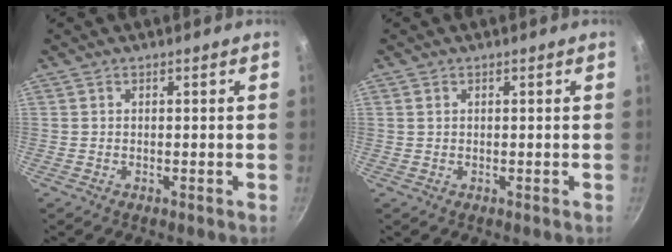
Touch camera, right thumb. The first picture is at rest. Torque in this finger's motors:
{"motor_torque": [0.21, -0.31, 0.18, -0.12, 0.06]}